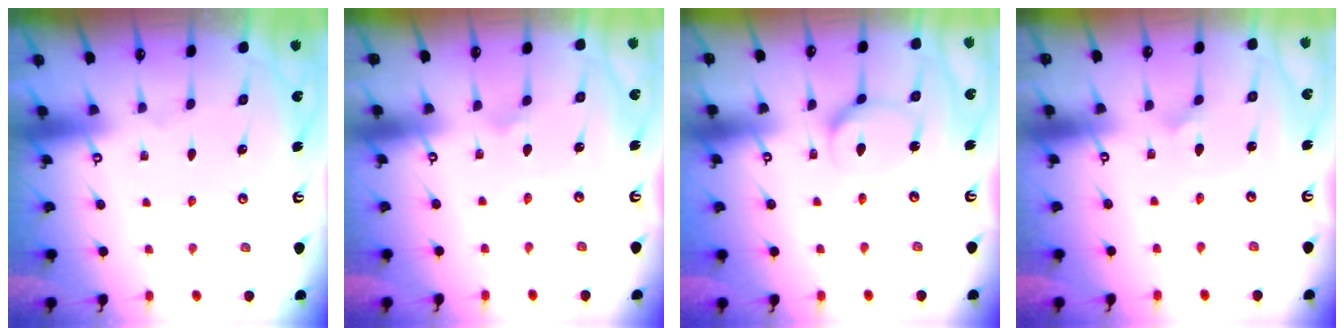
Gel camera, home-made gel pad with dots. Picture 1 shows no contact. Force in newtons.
{"total": 2.3, "press": 2.3, "slide": 0.0}
{"total": 11.9, "press": 11.8, "slide": 1.1}
{"total": 2.2, "press": 2.2, "slide": 0.1}